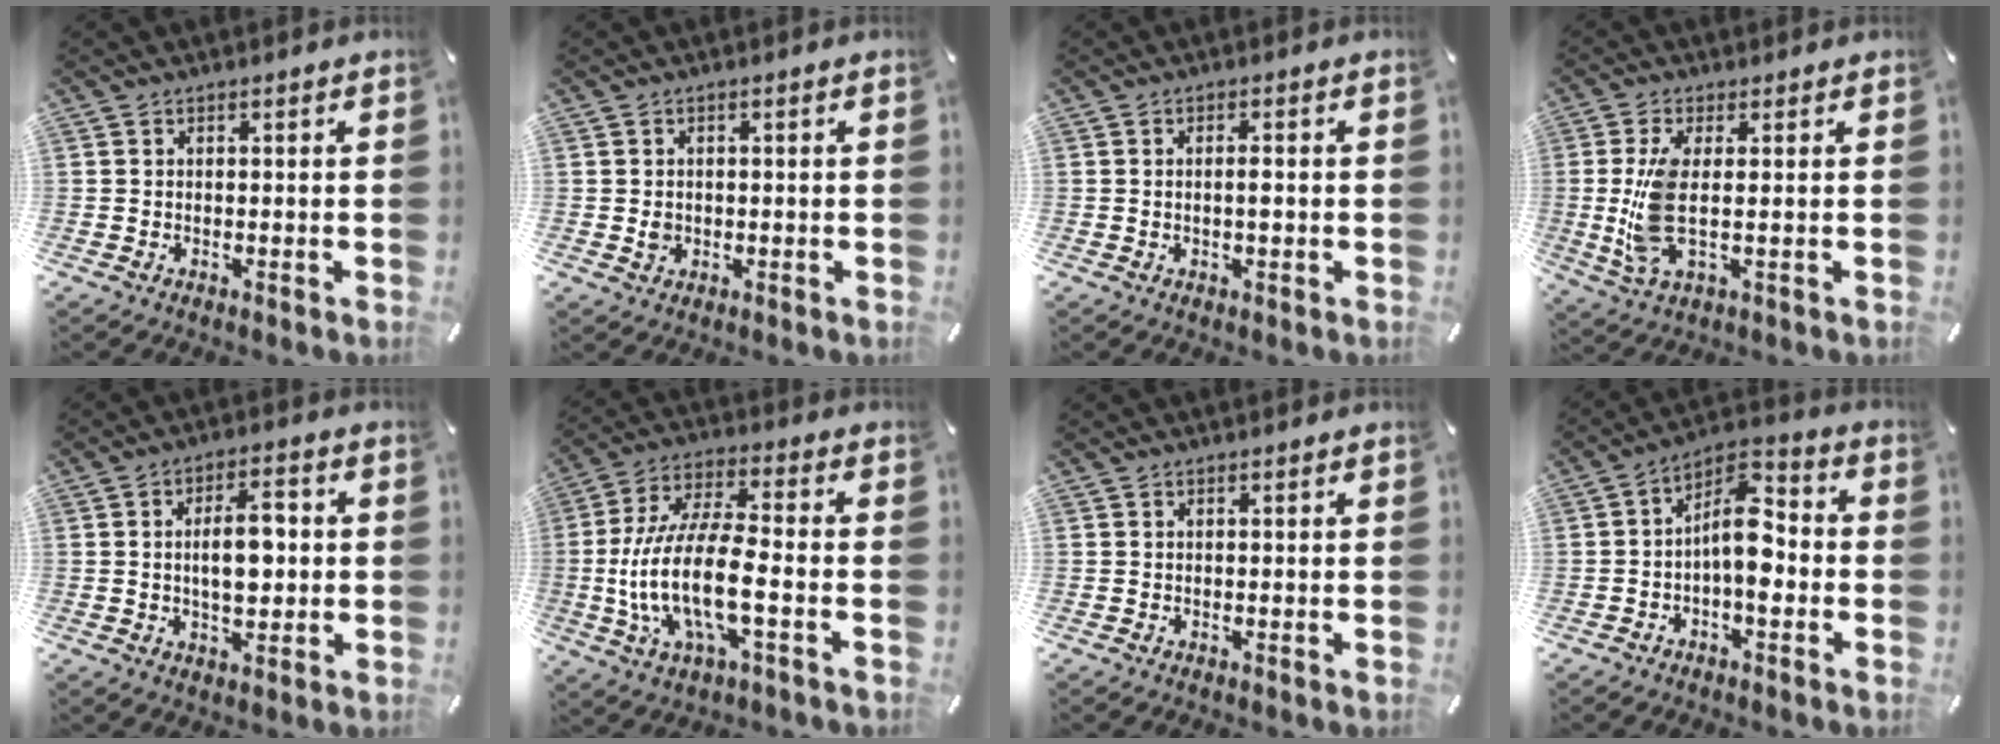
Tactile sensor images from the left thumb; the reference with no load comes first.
{"total": 1.9, "force": [-0.1, 1.6, 1.0], "torque": [-0.012, 0.001, -0.005]}
{"total": 2.2, "force": [-0.1, 0.9, 2.0], "torque": [-0.038, 0.002, -0.003]}
{"total": 9.5, "force": [0.3, 3.1, 9.0], "torque": [-0.199, -0.023, 0.005]}
{"total": 9.5, "force": [0.2, 5.1, 8.1], "torque": [-0.137, 0.005, -0.003]}
{"total": 17.3, "force": [-4.0, 6.4, 15.6], "torque": [-0.333, -0.010, -0.073]}
{"total": 0.0}
{"total": 10.6, "force": [-1.7, 5.5, 8.8], "torque": [-0.154, -0.002, -0.030]}